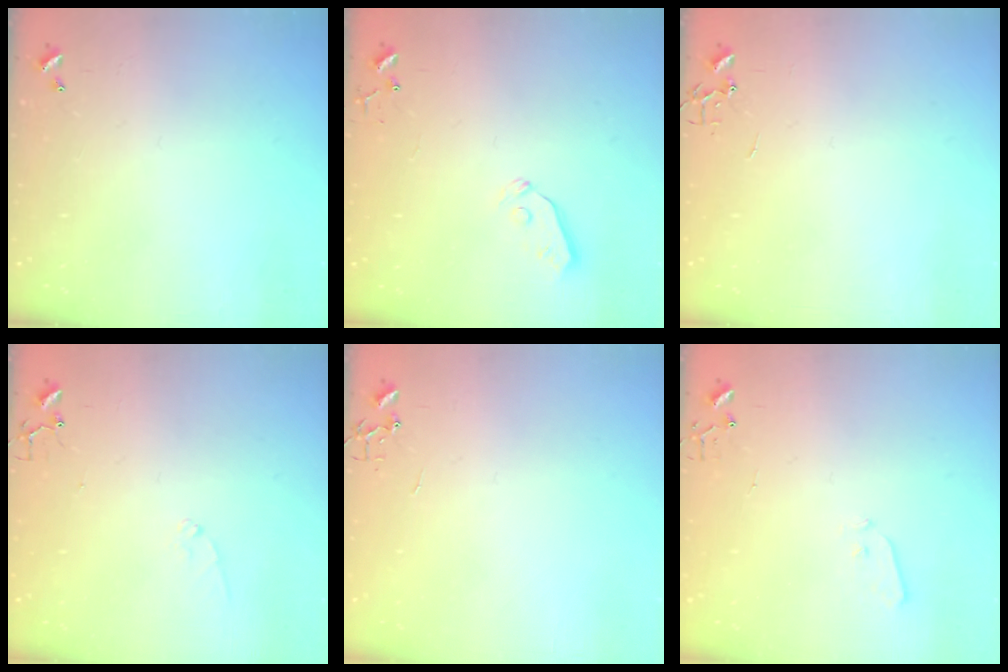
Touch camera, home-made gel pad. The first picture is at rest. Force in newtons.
{"total": 4.0, "press": 3.9, "slide": 0.8}
{"total": 0.0}
{"total": 6.8, "press": 6.8, "slide": 0.7}
{"total": 0.0}
{"total": 4.0, "press": 3.9, "slide": 0.6}